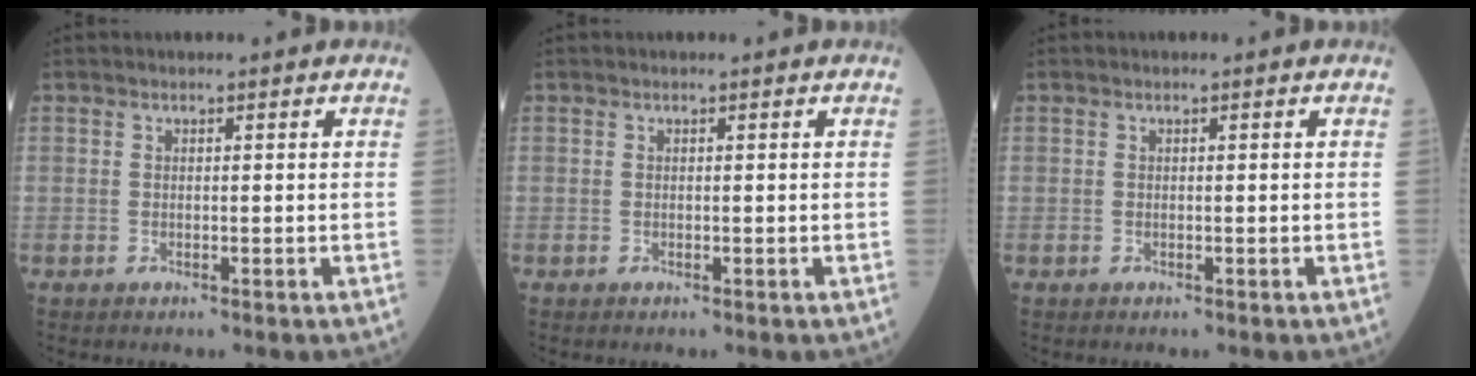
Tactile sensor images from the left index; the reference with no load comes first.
{"total": 0.0}
{"total": 0.0}